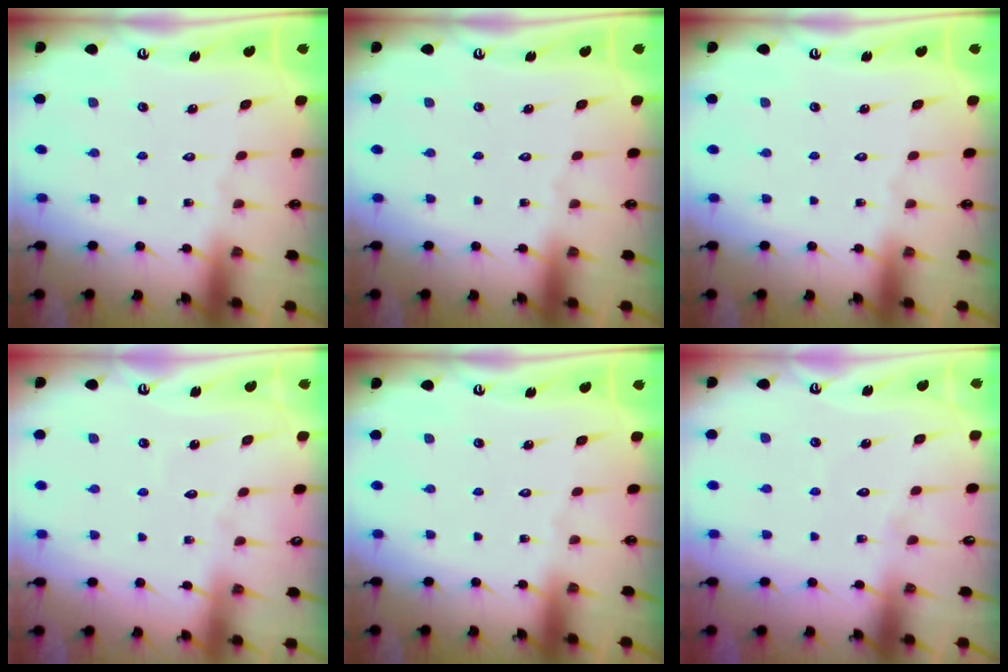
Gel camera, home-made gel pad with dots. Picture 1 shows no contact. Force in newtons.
{"total": 0.0}
{"total": 0.0}
{"total": 3.0, "press": 3.0, "slide": 0.3}
{"total": 0.0}
{"total": 3.9, "press": 3.9, "slide": 0.3}